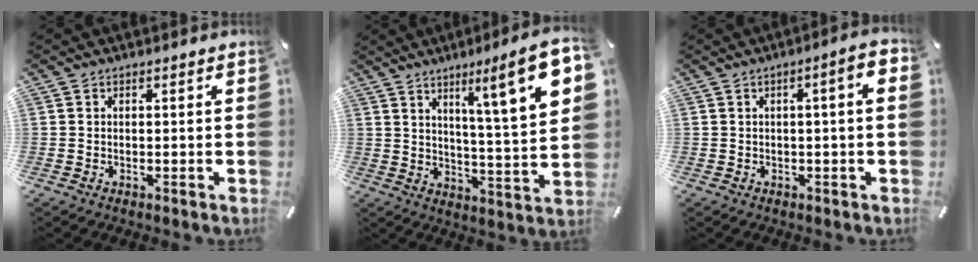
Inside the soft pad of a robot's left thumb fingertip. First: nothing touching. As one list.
[{"total": 15.7, "force": [8.2, 1.9, 13.2], "torque": [-0.191, -0.057, 0.118]}, {"total": 4.5, "force": [0.0, 0.6, 4.4], "torque": [-0.071, 0.001, -0.003]}]